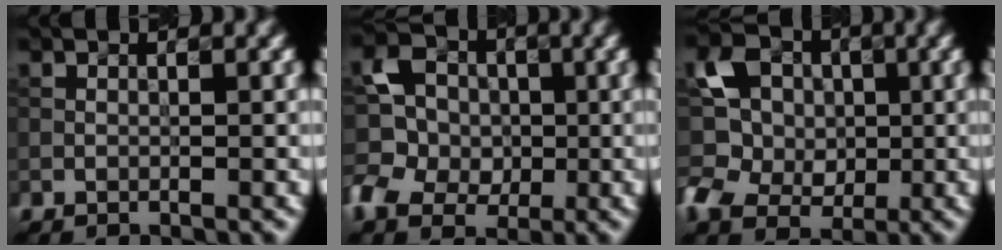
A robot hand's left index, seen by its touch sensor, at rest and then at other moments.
{"total": 4.9, "force": [-1.4, 4.3, 1.7], "torque": [-0.034, 0.012, -0.033]}
{"total": 5.1, "force": [0.3, 4.6, 2.2], "torque": [-0.042, 0.011, 0.000]}